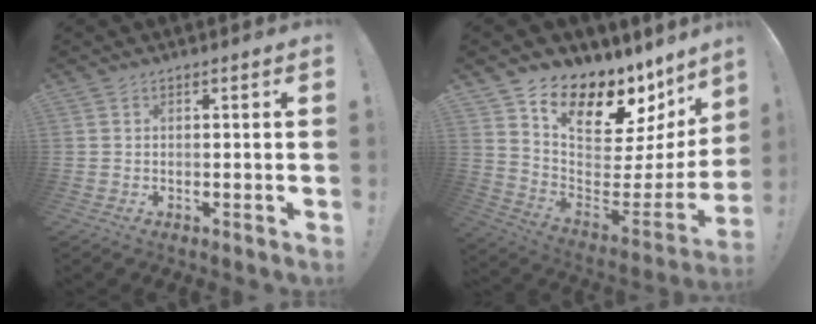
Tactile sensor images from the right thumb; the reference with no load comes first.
{"total": 12.4, "force": [8.9, 6.7, 5.4], "torque": [-0.087, -0.086, 0.162]}